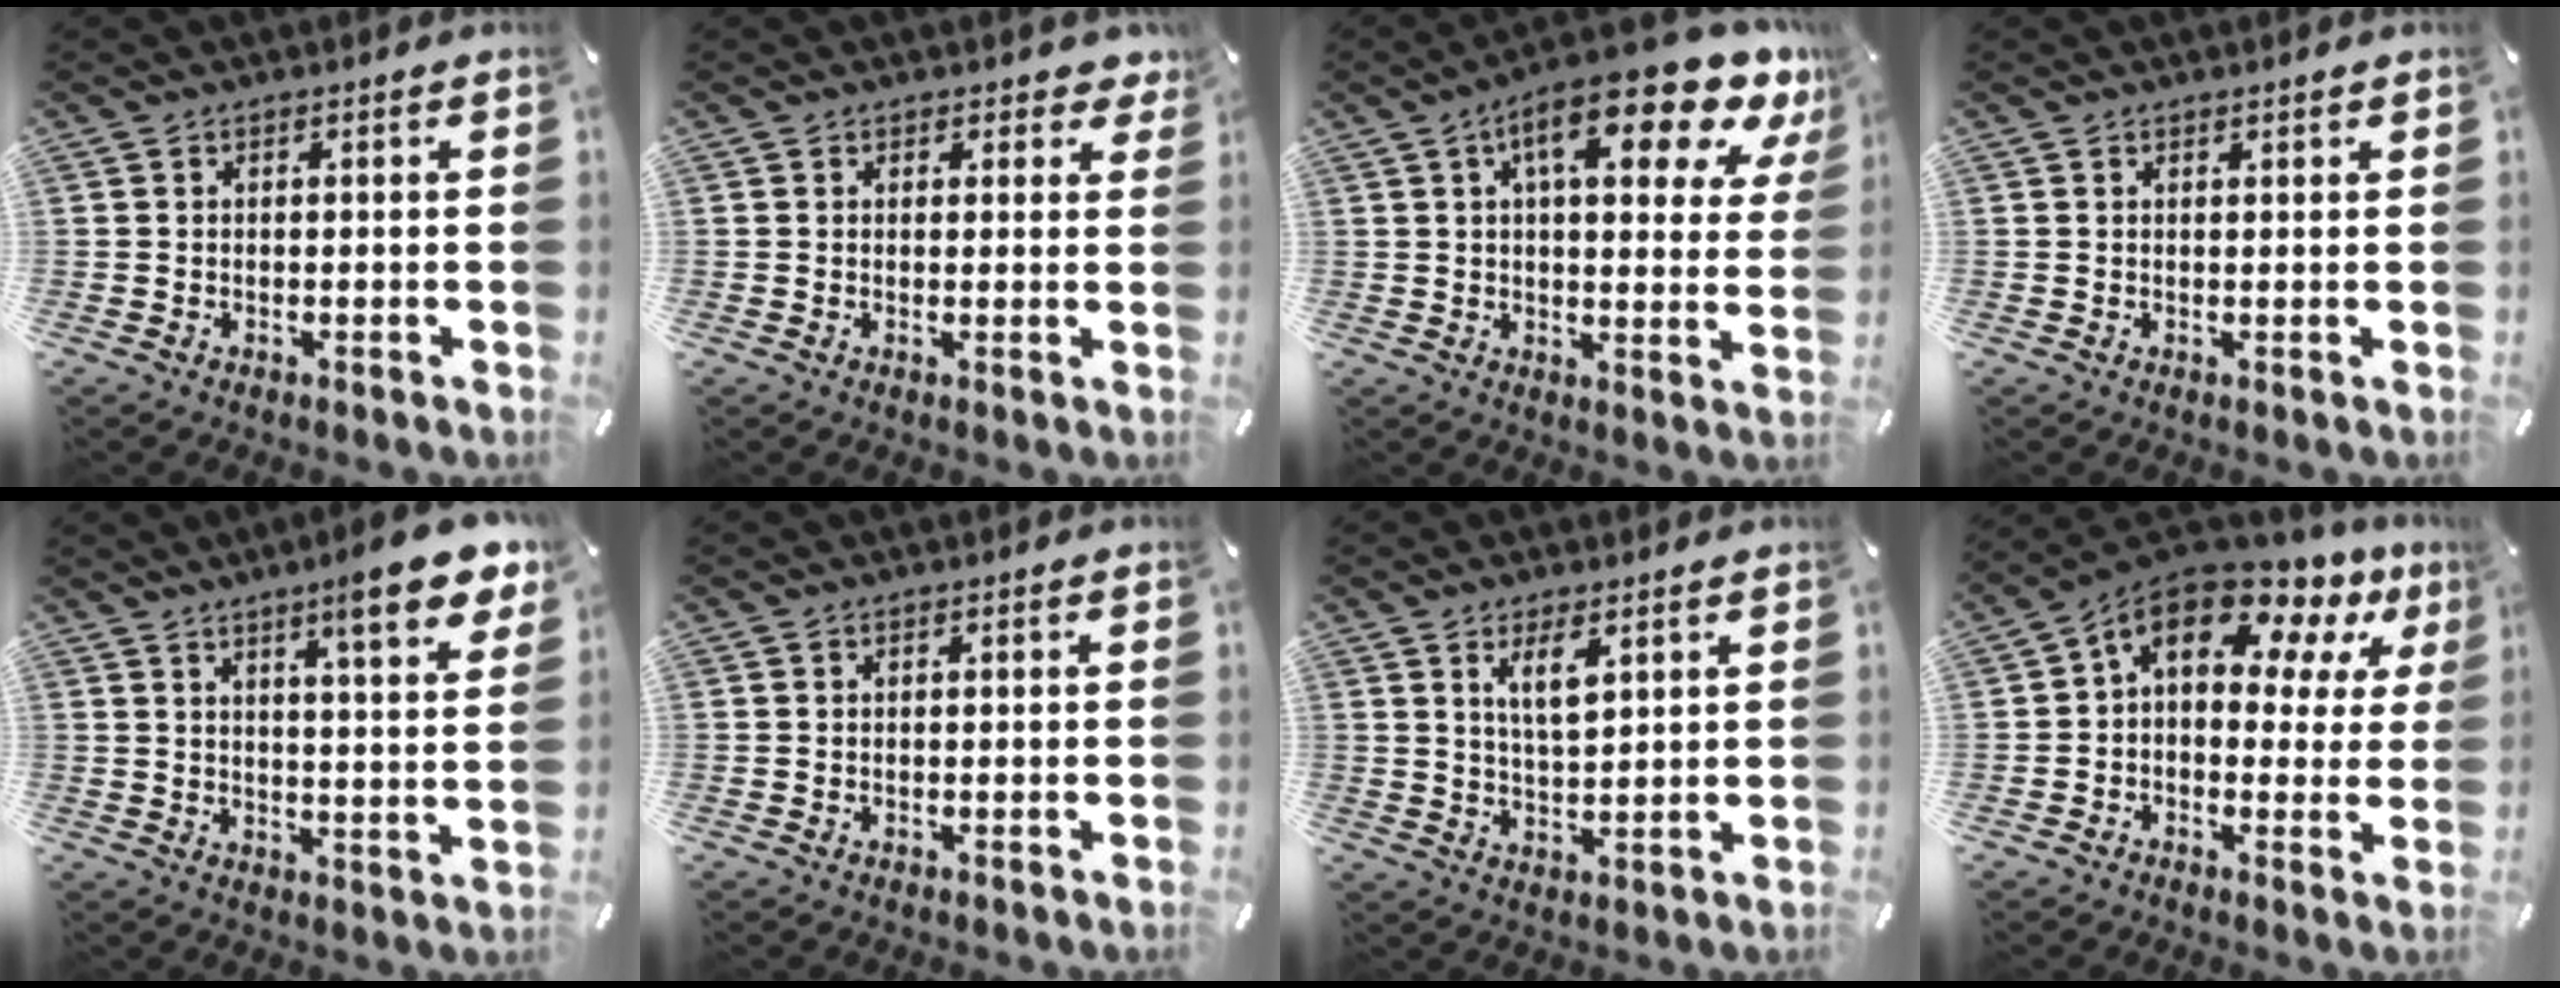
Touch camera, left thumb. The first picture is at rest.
{"total": 2.2, "force": [1.4, 1.4, 0.9], "torque": [-0.005, 0.001, 0.021]}
{"total": 16.8, "force": [9.7, 5.6, 12.5], "torque": [-0.184, -0.049, 0.150]}
{"total": 0.8, "force": [0.7, 0.2, 0.4], "torque": [-0.008, -0.001, 0.013]}
{"total": 11.5, "force": [8.0, 1.8, 8.1], "torque": [-0.118, -0.048, 0.128]}
{"total": 0.0}
{"total": 6.2, "force": [3.4, 2.2, 4.7], "torque": [-0.084, -0.009, 0.057]}
{"total": 15.0, "force": [8.7, 7.6, 9.5], "torque": [-0.162, -0.049, 0.151]}